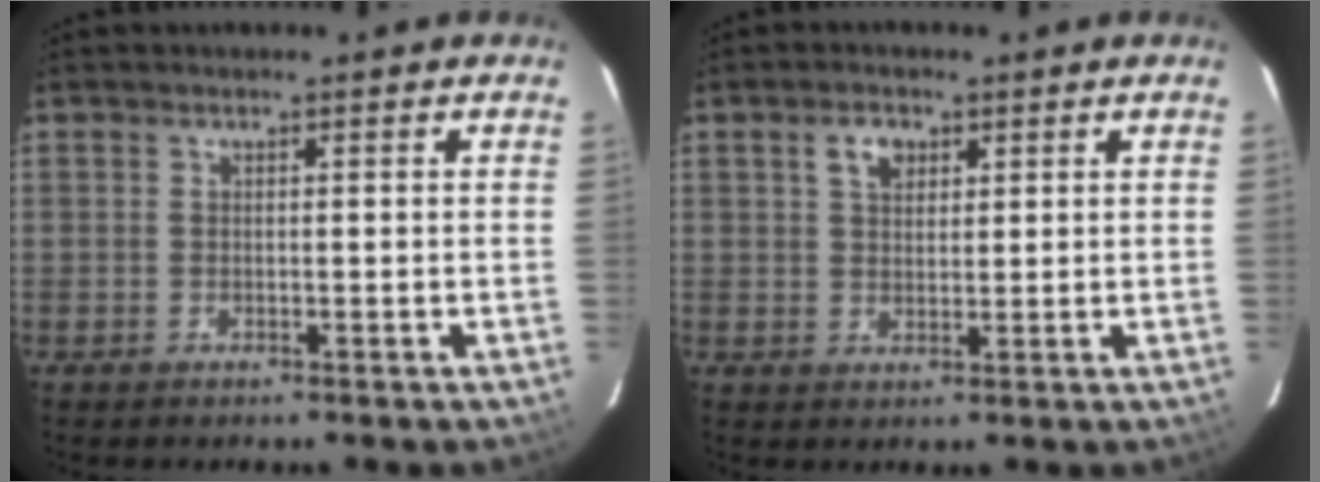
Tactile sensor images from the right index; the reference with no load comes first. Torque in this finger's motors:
{"motor_torque": [0.14, -0.08, 0.11, 0.05]}